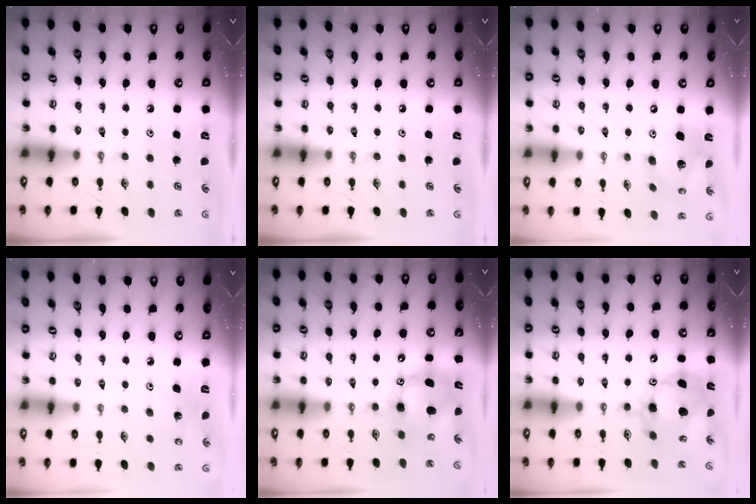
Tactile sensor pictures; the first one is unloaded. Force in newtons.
{"total": 0.0}
{"total": 17.3, "press": 16.9, "slide": 3.6}
{"total": 6.3, "press": 6.2, "slide": 1.1}
{"total": 10.3, "press": 10.0, "slide": 2.4}
{"total": 13.9, "press": 13.8, "slide": 1.6}